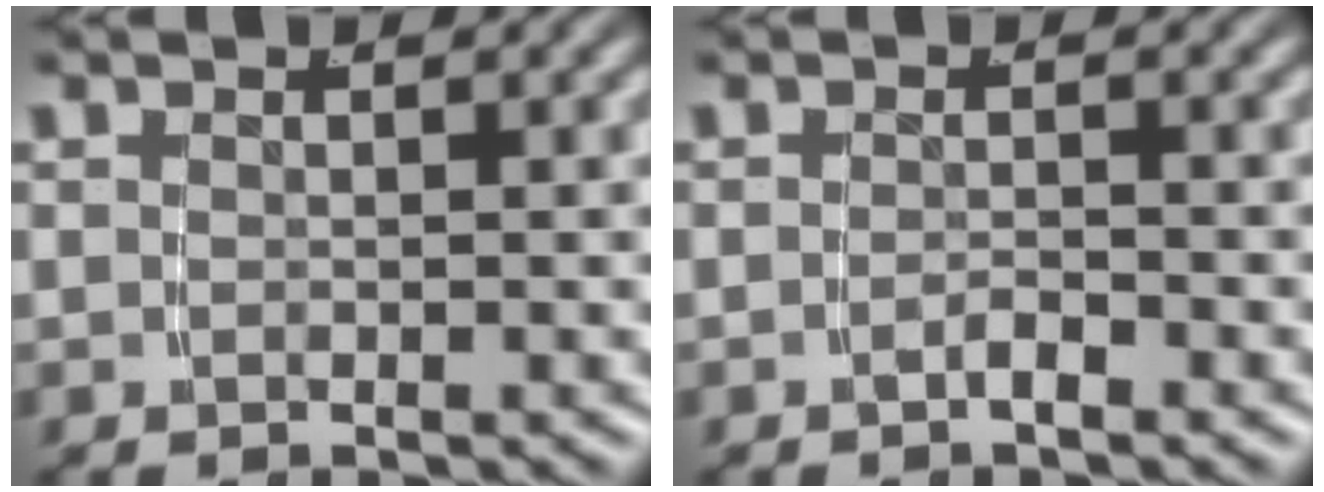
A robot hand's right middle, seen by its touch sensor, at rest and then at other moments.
{"total": 1.1, "force": [-1.0, -0.3, 0.5], "torque": [-0.005, 0.003, -0.020]}